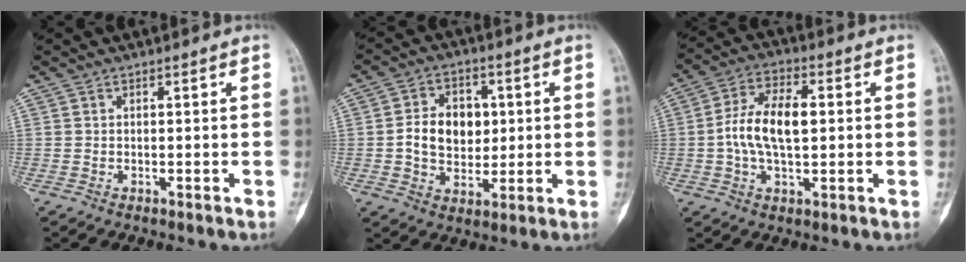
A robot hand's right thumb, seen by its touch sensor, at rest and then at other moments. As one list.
[{"total": 10.5, "force": [0.8, 7.8, 7.0], "torque": [-0.081, 0.005, 0.014]}, {"total": 11.2, "force": [0.4, 5.8, 9.6], "torque": [-0.181, 0.017, 0.003]}]